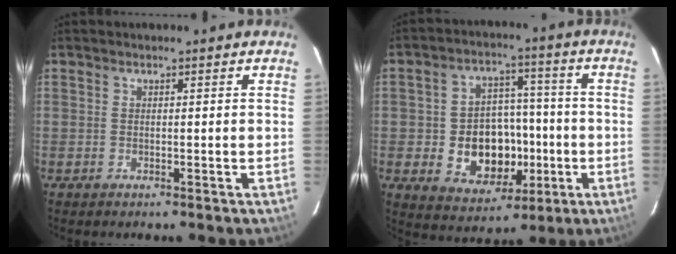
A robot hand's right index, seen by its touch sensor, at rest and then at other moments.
{"total": 13.3, "force": [-3.1, 10.2, 7.8], "torque": [-0.169, 0.015, -0.028]}